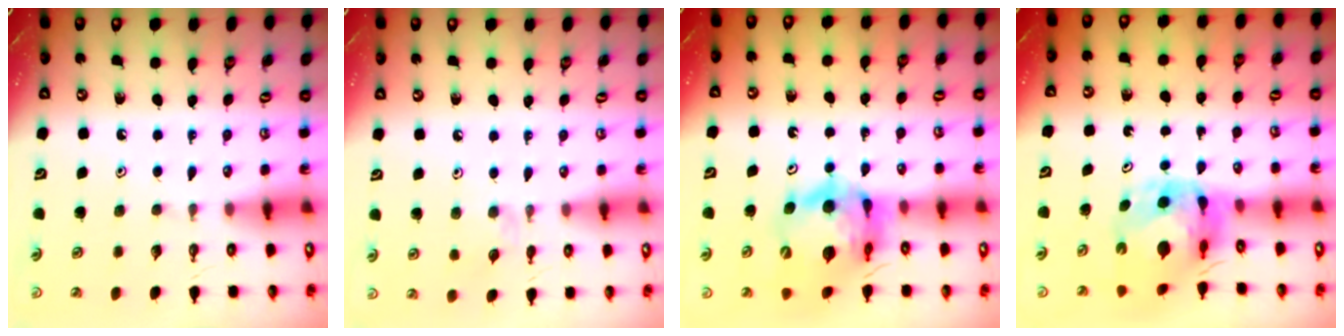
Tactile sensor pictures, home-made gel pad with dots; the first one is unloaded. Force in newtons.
{"total": 3.2, "press": 3.2, "slide": 0.7}
{"total": 15.5, "press": 15.3, "slide": 2.0}
{"total": 9.0, "press": 9.0, "slide": 1.0}